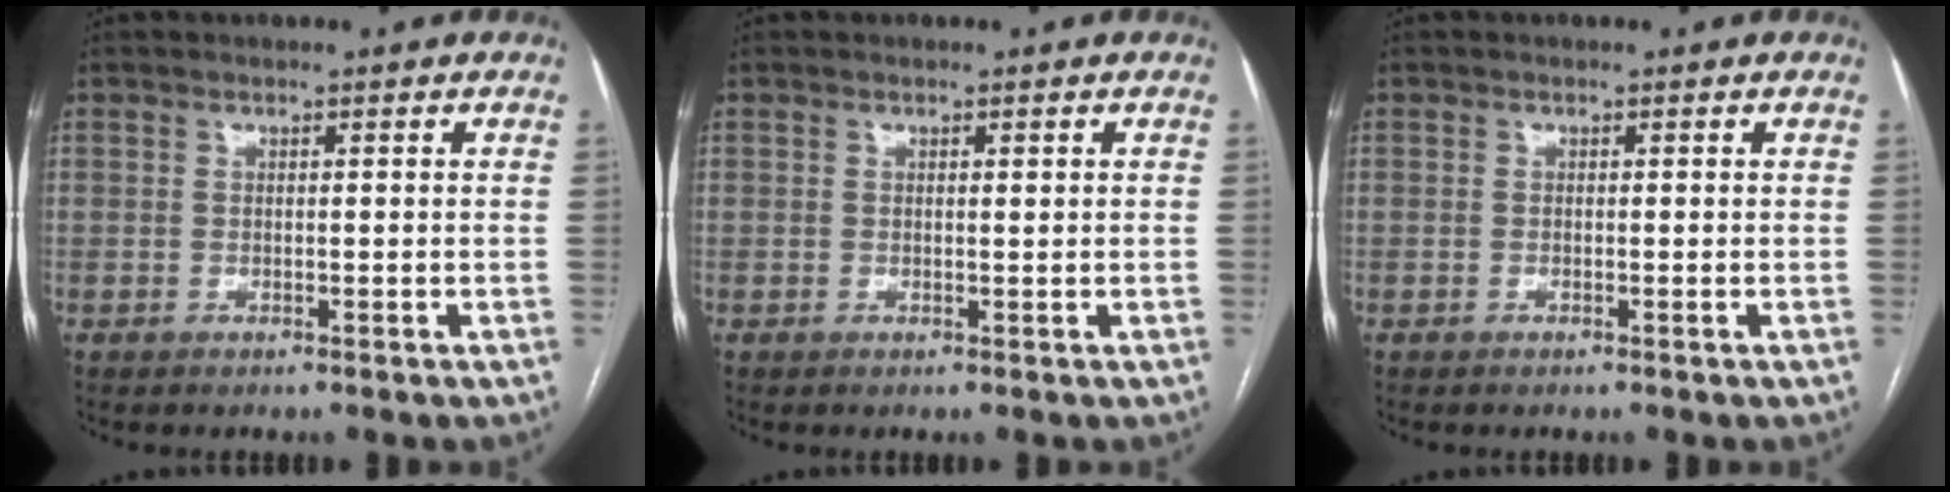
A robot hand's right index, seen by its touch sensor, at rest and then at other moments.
{"total": 0.6, "force": [0.2, 0.1, 0.5], "torque": [-0.010, -0.001, 0.003]}
{"total": 0.0}